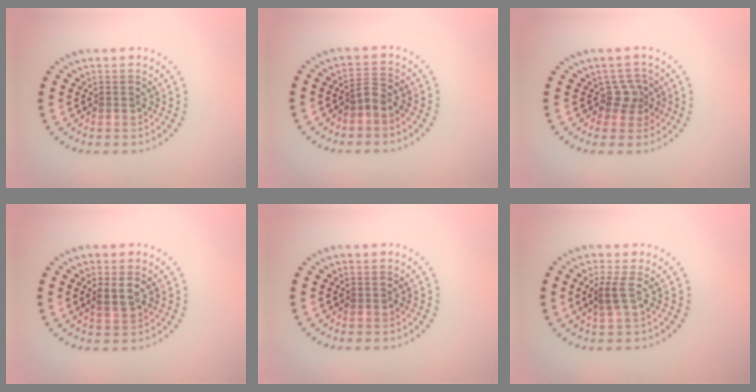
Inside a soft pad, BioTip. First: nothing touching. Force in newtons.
{"total": 1.8, "press": 1.3, "slide": 1.2}
{"total": 1.9, "press": 1.3, "slide": 1.4}
{"total": 1.9, "press": 1.8, "slide": 0.6}
{"total": 0.0}
{"total": 1.7, "press": 1.1, "slide": 1.2}